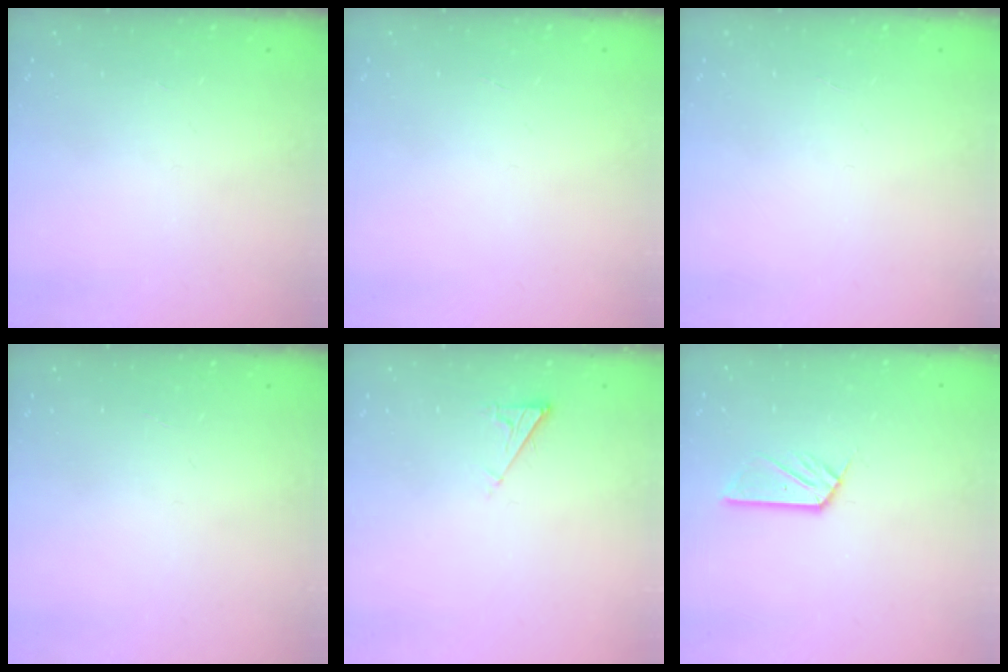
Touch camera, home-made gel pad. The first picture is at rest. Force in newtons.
{"total": 0.0}
{"total": 0.0}
{"total": 0.0}
{"total": 2.9, "press": 2.9, "slide": 0.5}
{"total": 5.8, "press": 5.8, "slide": 0.2}